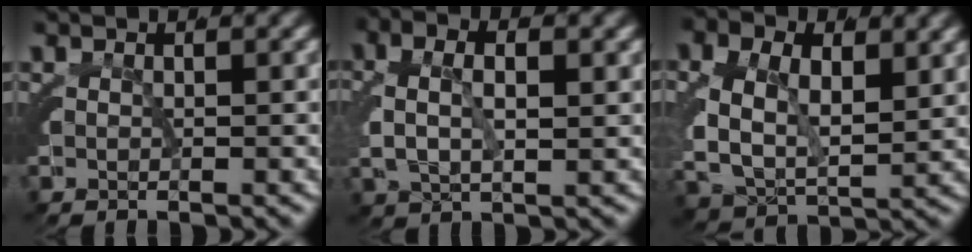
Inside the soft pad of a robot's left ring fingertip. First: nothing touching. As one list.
[{"total": 4.3, "force": [0.7, 2.3, 3.6], "torque": [-0.066, 0.006, 0.014]}, {"total": 8.1, "force": [0.8, 6.3, 5.0], "torque": [-0.111, -0.018, 0.013]}]